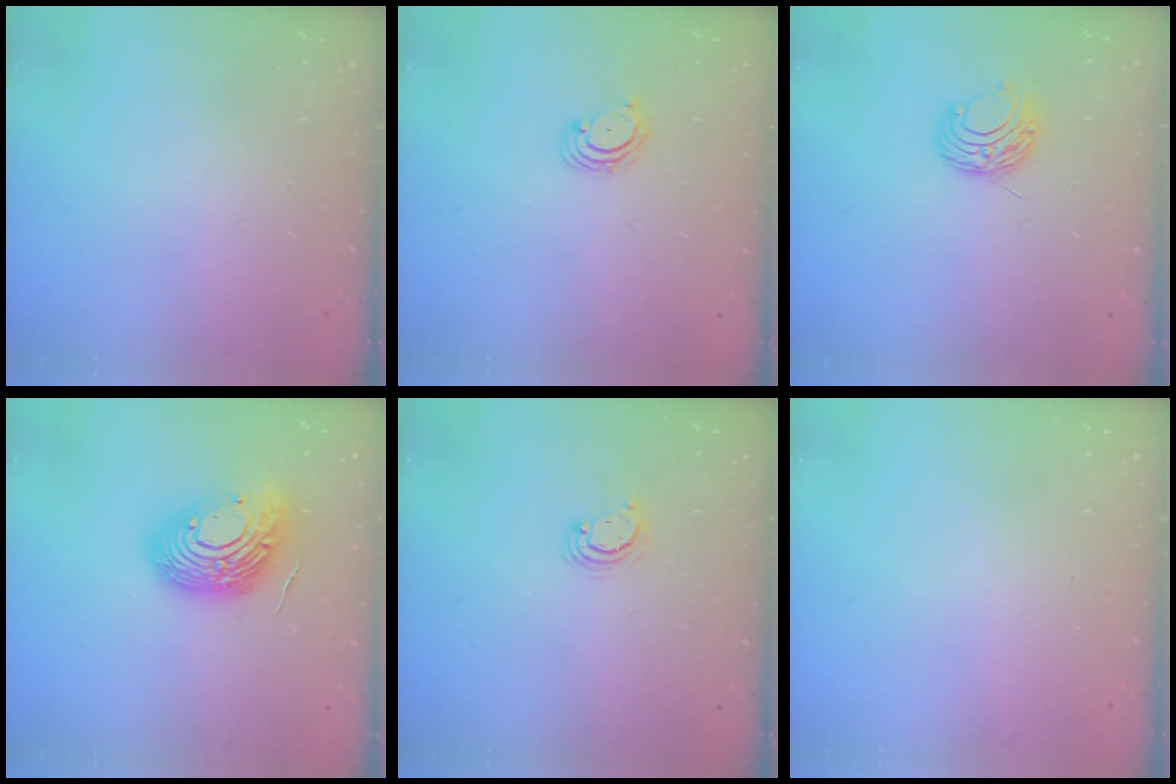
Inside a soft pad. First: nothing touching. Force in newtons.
{"total": 3.1, "press": 3.1, "slide": 0.3}
{"total": 7.5, "press": 7.4, "slide": 0.6}
{"total": 17.4, "press": 17.3, "slide": 2.1}
{"total": 3.0, "press": 3.0, "slide": 0.2}
{"total": 0.0}